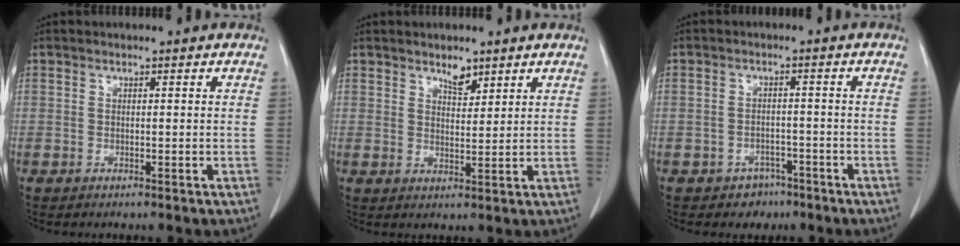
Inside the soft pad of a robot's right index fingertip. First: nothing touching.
{"total": 2.9, "force": [2.3, 1.2, 1.4], "torque": [-0.024, -0.006, 0.041]}
{"total": 3.6, "force": [-2.4, 2.6, 0.5], "torque": [-0.006, 0.012, -0.028]}